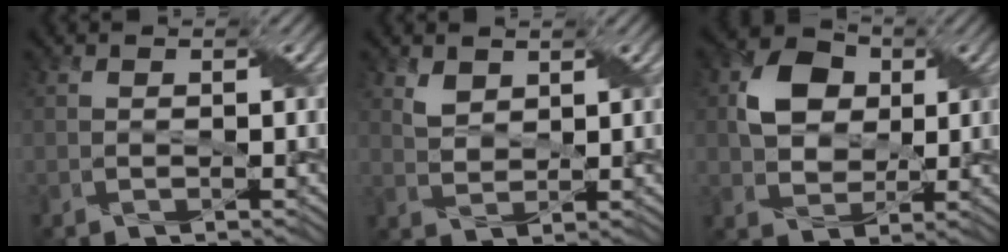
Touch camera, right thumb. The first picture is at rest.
{"total": 2.5, "force": [1.7, 1.4, 1.1], "torque": [-0.030, -0.004, 0.038]}
{"total": 7.1, "force": [1.7, 5.6, 4.0], "torque": [-0.092, 0.009, 0.024]}